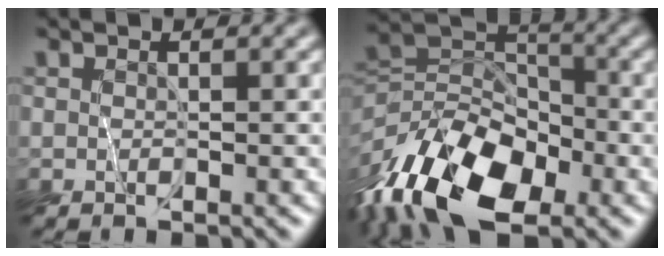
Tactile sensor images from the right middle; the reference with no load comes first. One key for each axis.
{"total": 12.2, "fx": -6.7, "fy": 6.8, "fz": 7.6, "tx": -0.147, "ty": -0.001, "tz": -0.137}